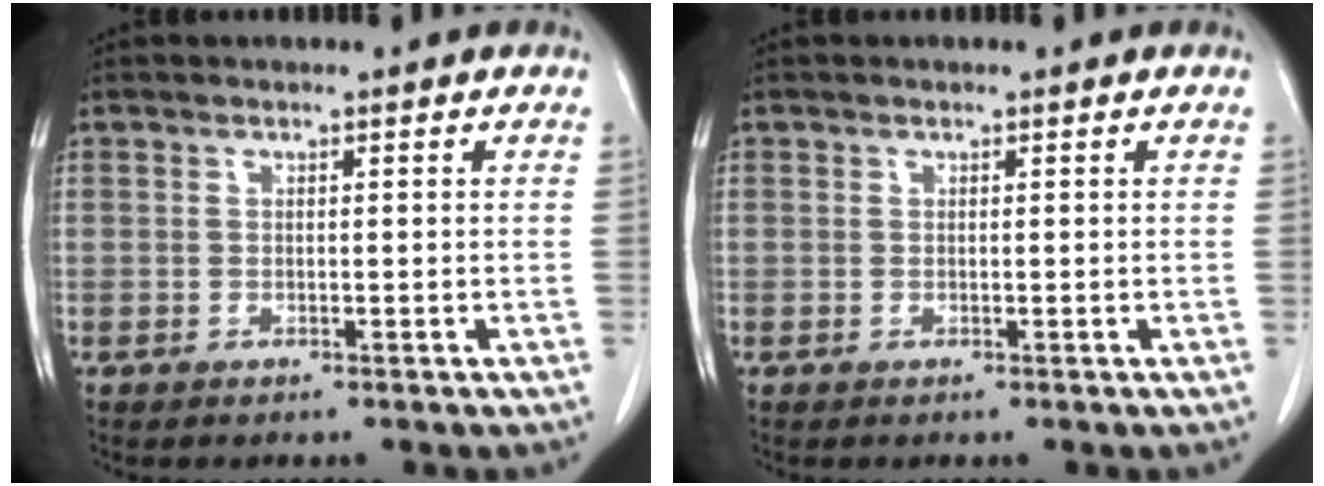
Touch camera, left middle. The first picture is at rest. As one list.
[{"total": 0.0}]